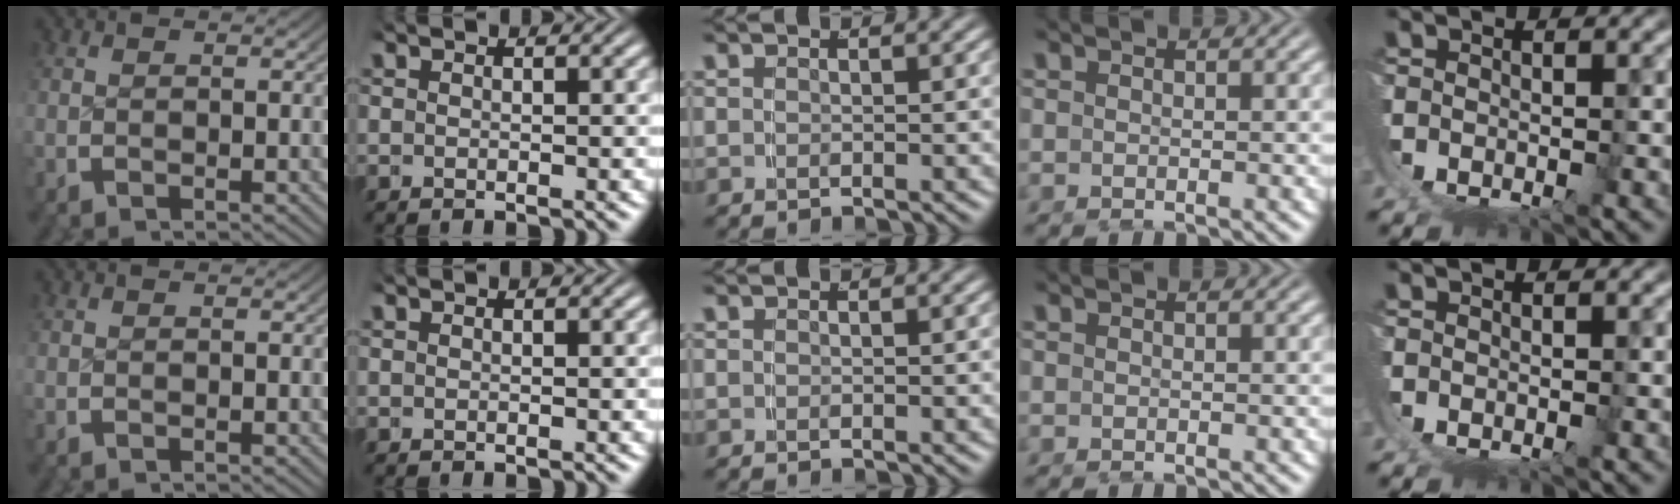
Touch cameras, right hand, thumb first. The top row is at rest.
{}